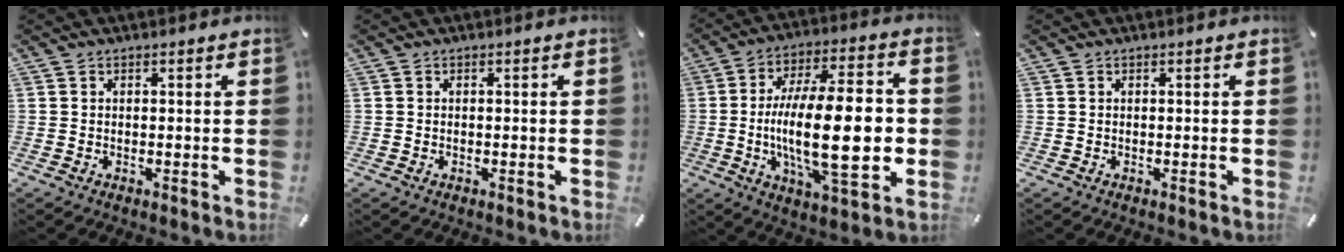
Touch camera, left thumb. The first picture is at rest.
{"total": 0.5, "force": [-0.2, 0.3, 0.4], "torque": [-0.007, -0.001, -0.004]}
{"total": 24.5, "force": [-2.3, 8.6, 22.8], "torque": [-0.406, -0.007, -0.036]}
{"total": 0.0}